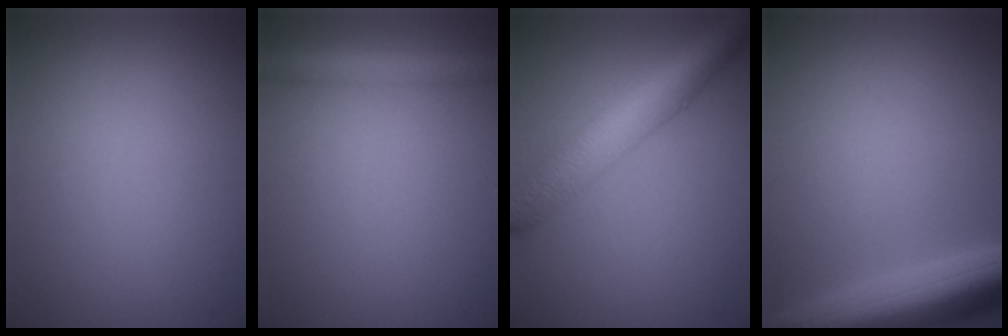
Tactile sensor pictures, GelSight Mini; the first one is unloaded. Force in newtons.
{"total": 3.0, "press": 3.0, "slide": 0.1}
{"total": 6.3, "press": 6.3, "slide": 0.2}
{"total": 8.4, "press": 8.4, "slide": 0.4}